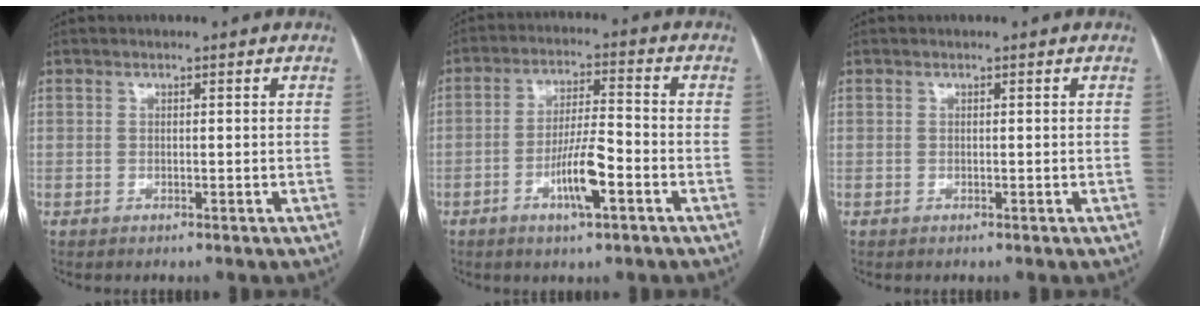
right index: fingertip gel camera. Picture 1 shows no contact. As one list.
[{"total": 8.1, "force": [-3.4, 1.2, 7.2], "torque": [-0.136, 0.000, -0.058]}, {"total": 0.0}]